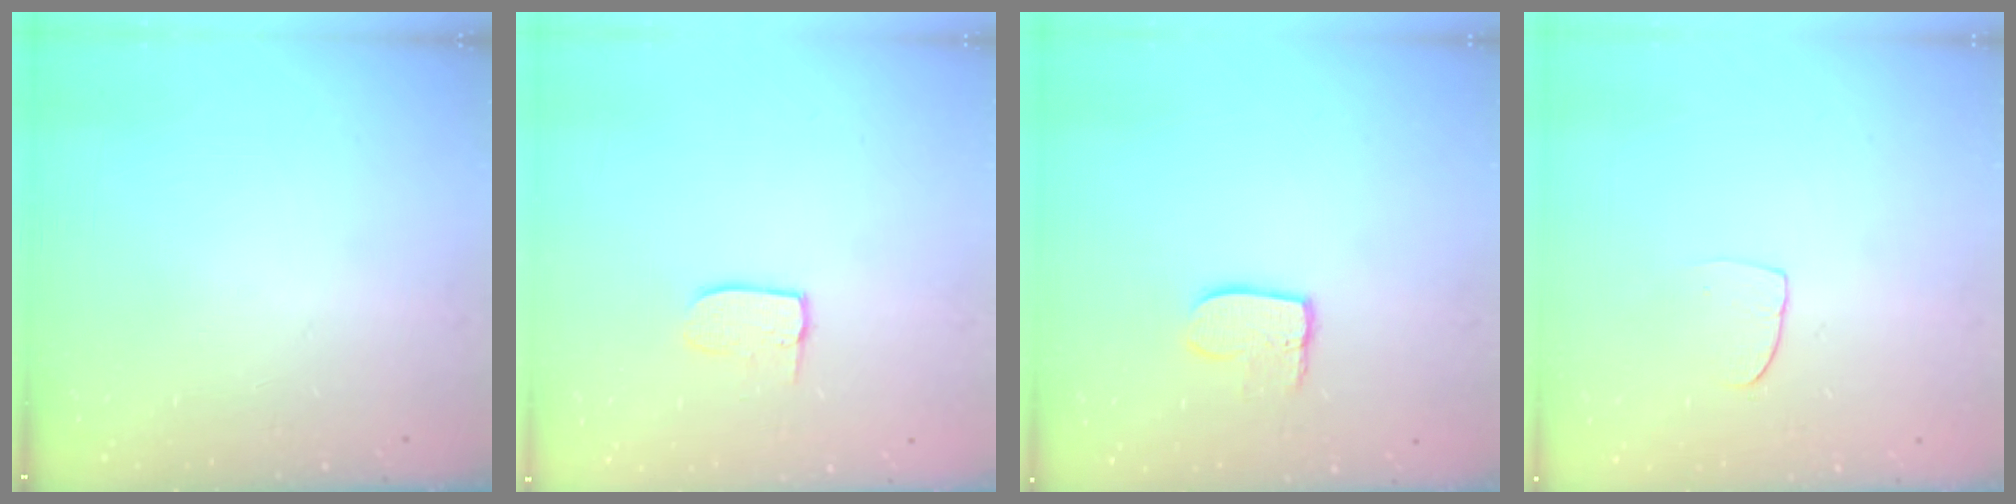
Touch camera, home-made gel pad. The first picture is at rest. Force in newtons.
{"total": 6.5, "press": 6.5, "slide": 0.6}
{"total": 7.7, "press": 7.7, "slide": 0.5}
{"total": 6.0, "press": 6.0, "slide": 0.4}